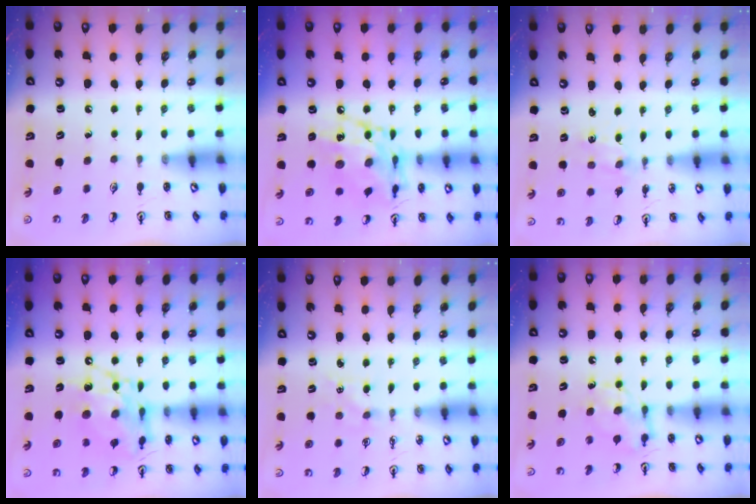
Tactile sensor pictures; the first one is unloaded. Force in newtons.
{"total": 15.4, "press": 15.4, "slide": 1.3}
{"total": 0.0}
{"total": 13.3, "press": 13.3, "slide": 1.3}
{"total": 2.4, "press": 2.3, "slide": 0.3}
{"total": 6.4, "press": 6.4, "slide": 0.3}